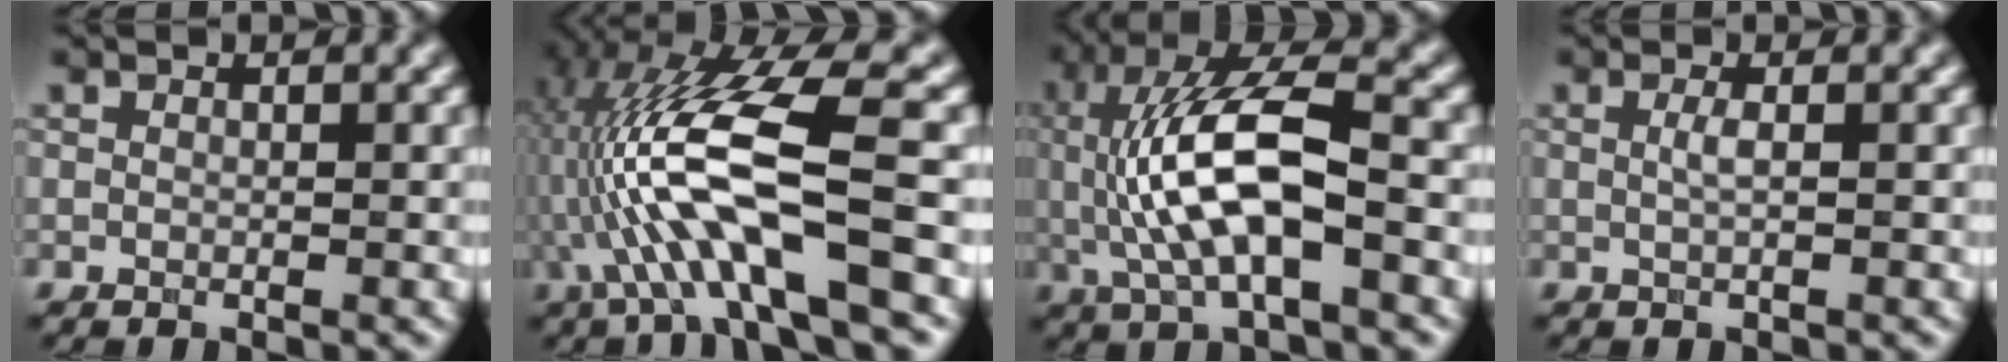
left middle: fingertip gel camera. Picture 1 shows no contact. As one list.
[{"total": 11.9, "force": [-2.2, 3.0, 11.3], "torque": [-0.230, 0.013, -0.038]}, {"total": 9.8, "force": [-0.3, 3.5, 9.2], "torque": [-0.179, 0.012, -0.007]}, {"total": 1.2, "force": [0.1, 0.3, 1.1], "torque": [-0.022, 0.001, 0.000]}]